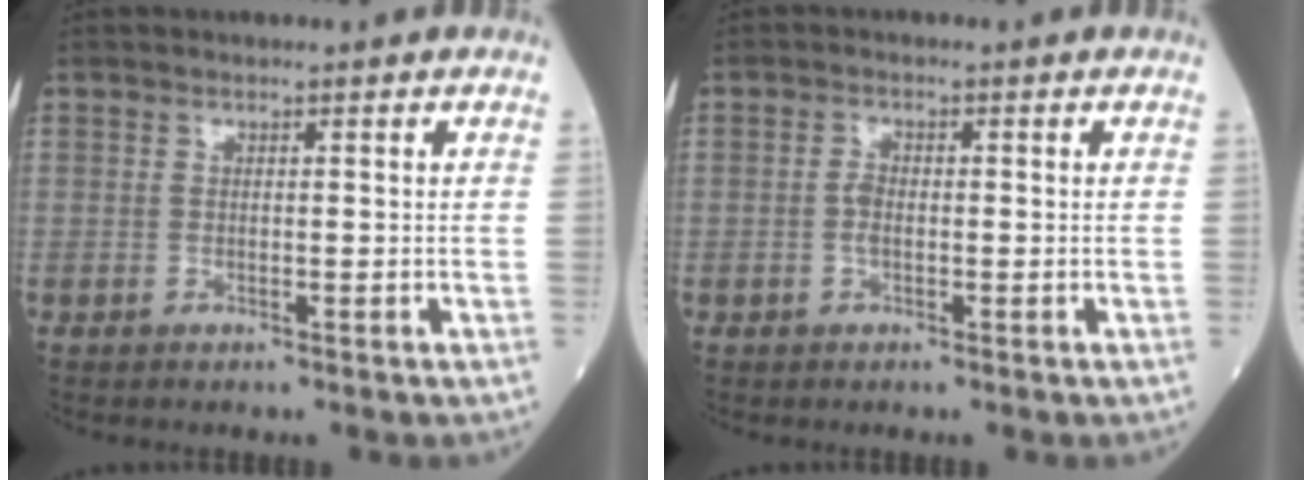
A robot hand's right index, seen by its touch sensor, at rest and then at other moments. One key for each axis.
{"total": 1.8, "fx": -0.3, "fy": 0.9, "fz": 1.6, "tx": -0.033, "ty": 0.003, "tz": -0.007}